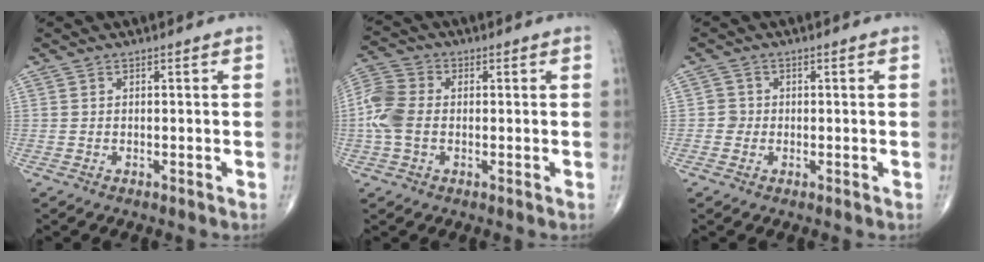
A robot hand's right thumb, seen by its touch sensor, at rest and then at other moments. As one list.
[{"total": 8.1, "force": [-0.5, 5.6, 5.9], "torque": [-0.150, 0.020, -0.017]}, {"total": 1.8, "force": [-0.3, 1.8, 0.2], "torque": [0.008, 0.008, -0.010]}]